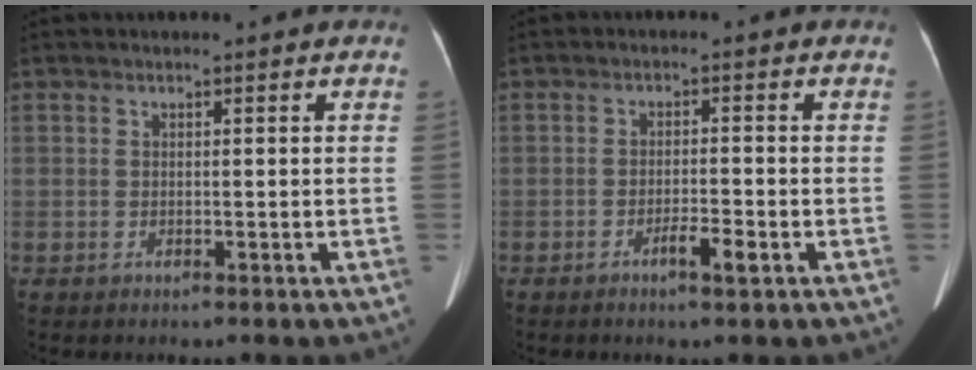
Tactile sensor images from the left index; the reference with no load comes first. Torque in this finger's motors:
{"motor_torque": [0.00, 0.03, 0.03, 0.03]}